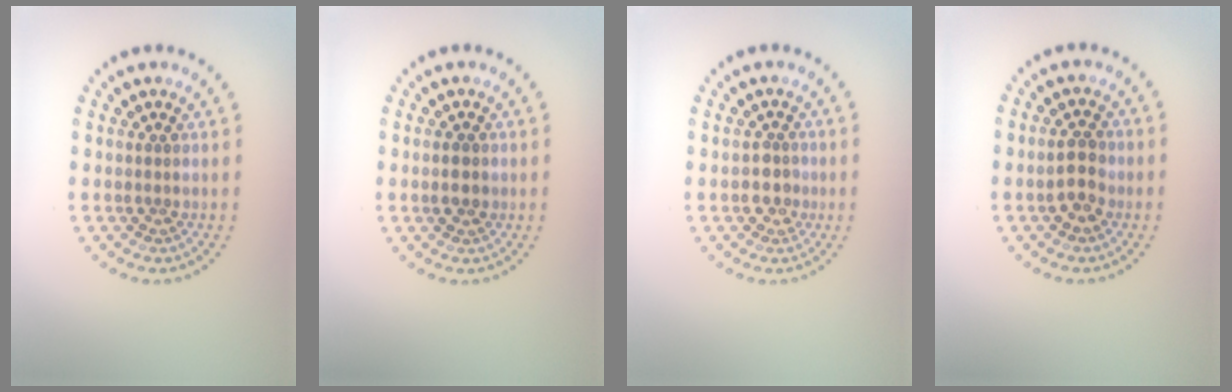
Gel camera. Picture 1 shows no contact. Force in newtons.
{"total": 1.2, "press": 1.2, "slide": 0.1}
{"total": 1.8, "press": 1.7, "slide": 0.6}
{"total": 2.6, "press": 2.6, "slide": 0.2}